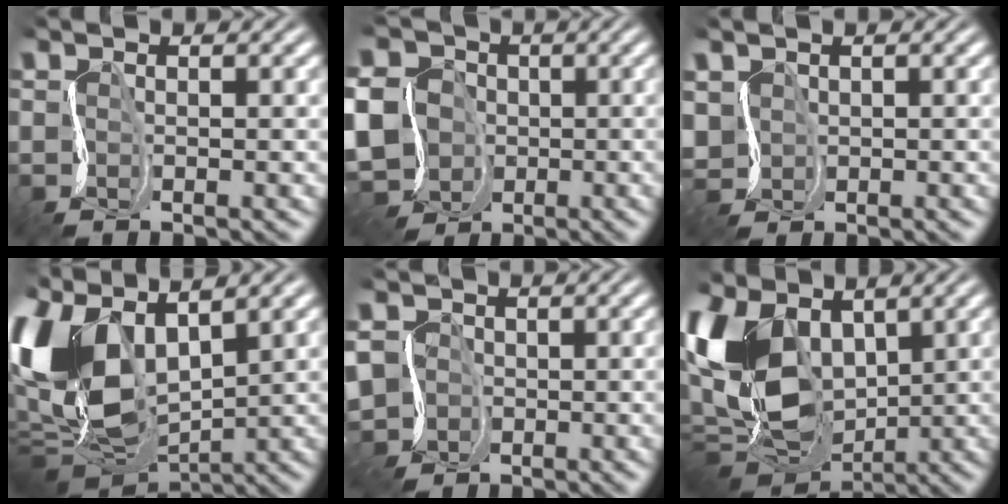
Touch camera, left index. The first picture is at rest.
{"total": 11.2, "force": [-3.0, 10.3, 3.3], "torque": [-0.086, -0.019, -0.085]}
{"total": 2.1, "force": [0.8, 1.9, 0.4], "torque": [-0.019, -0.001, 0.022]}
{"total": 13.1, "force": [2.8, 7.8, 10.2], "torque": [-0.256, -0.006, 0.054]}
{"total": 8.0, "force": [-2.4, 7.4, 1.8], "torque": [-0.058, -0.008, -0.076]}
{"total": 11.4, "force": [1.4, 7.8, 8.2], "torque": [-0.207, -0.010, 0.016]}